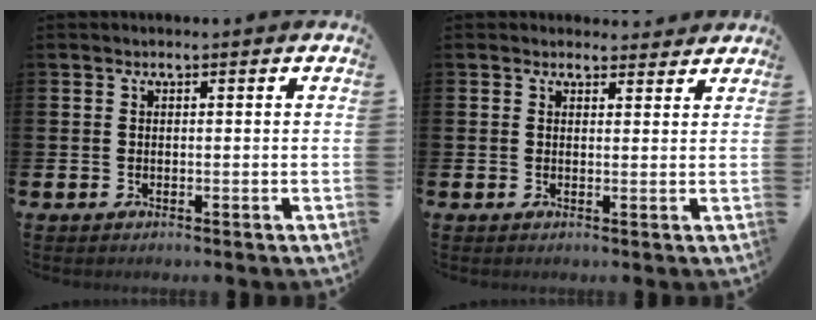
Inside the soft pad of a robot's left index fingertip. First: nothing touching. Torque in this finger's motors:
{"motor_torque": [1.00, -1.14, -0.08, 0.04]}